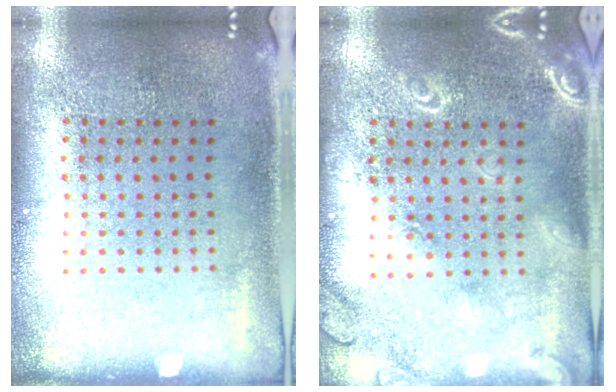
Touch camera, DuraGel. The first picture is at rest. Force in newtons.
{"total": 1.7, "press": 1.7, "slide": 0.2}